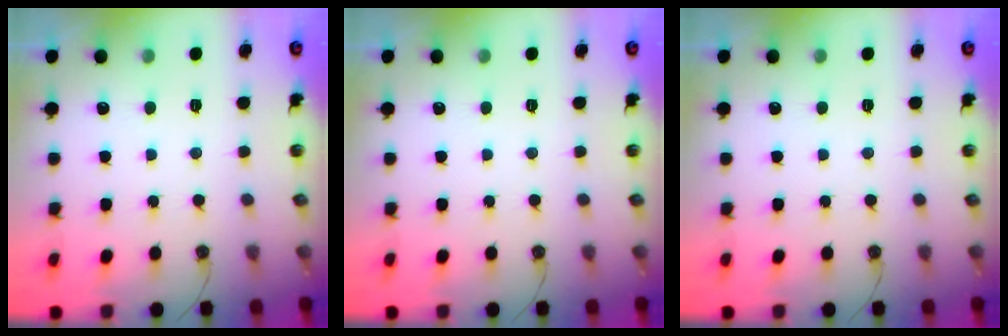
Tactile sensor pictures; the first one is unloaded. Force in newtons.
{"total": 0.0}
{"total": 0.0}